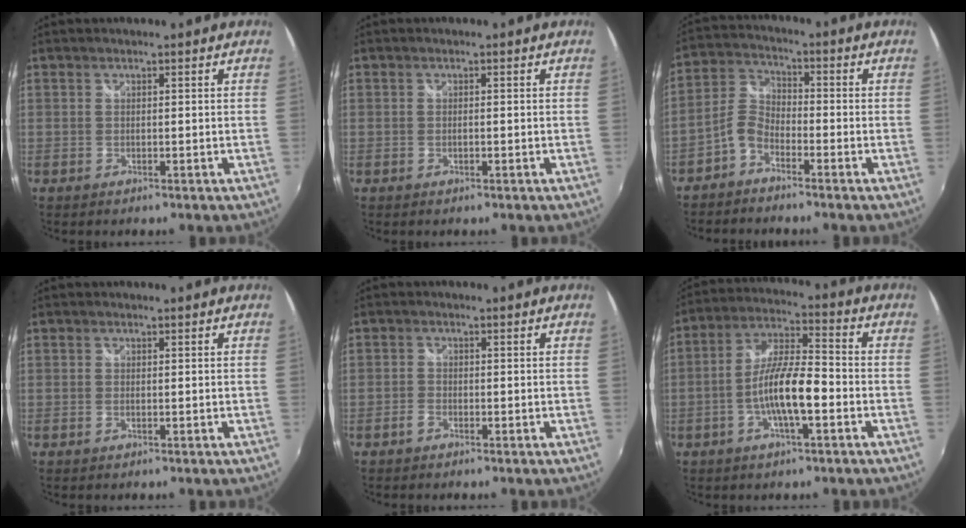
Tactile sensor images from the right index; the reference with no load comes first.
{"total": 0.9, "force": [-0.4, 0.3, 0.8], "torque": [-0.017, -0.001, -0.008]}
{"total": 5.0, "force": [-3.4, 2.6, 2.6], "torque": [-0.066, 0.018, -0.075]}
{"total": 0.6, "force": [-0.2, 0.1, 0.6], "torque": [-0.012, 0.000, -0.007]}
{"total": 1.5, "force": [-1.2, 0.8, 0.6], "torque": [-0.019, 0.002, -0.024]}
{"total": 10.9, "force": [-3.7, 2.2, 10.0], "torque": [-0.201, 0.003, -0.070]}